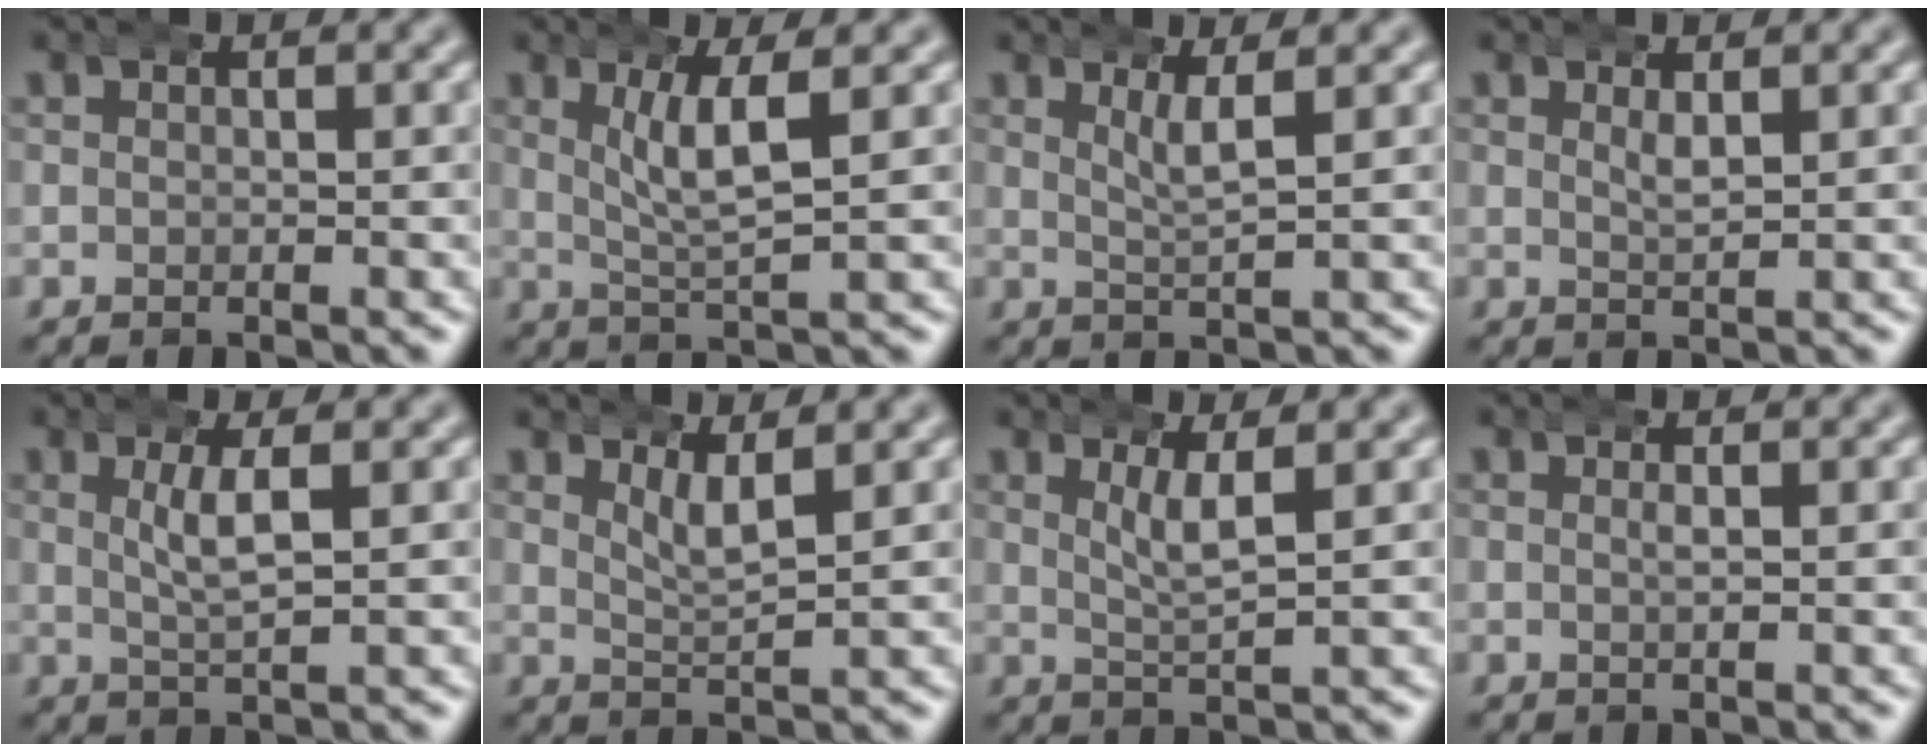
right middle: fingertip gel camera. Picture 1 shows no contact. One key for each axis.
{"total": 3.8, "fx": 1.5, "fy": 0.4, "fz": 3.5, "tx": -0.064, "ty": -0.003, "tz": 0.031}
{"total": 2.5, "fx": 1.5, "fy": -0.2, "fz": 2.0, "tx": -0.038, "ty": -0.002, "tz": 0.030}
{"total": 1.6, "fx": 0.9, "fy": 0.3, "fz": 1.3, "tx": -0.023, "ty": -0.006, "tz": 0.019}
{"total": 2.6, "fx": 0.7, "fy": 0.0, "fz": 2.5, "tx": -0.050, "ty": -0.001, "tz": 0.017}
{"total": 2.9, "fx": 1.9, "fy": 0.3, "fz": 2.1, "tx": -0.041, "ty": -0.007, "tz": 0.036}
{"total": 2.8, "fx": 1.3, "fy": 0.0, "fz": 2.4, "tx": -0.048, "ty": -0.001, "tz": 0.027}
{"total": 0.9, "fx": 0.1, "fy": 0.2, "fz": 0.9, "tx": -0.011, "ty": 0.001, "tz": 0.001}